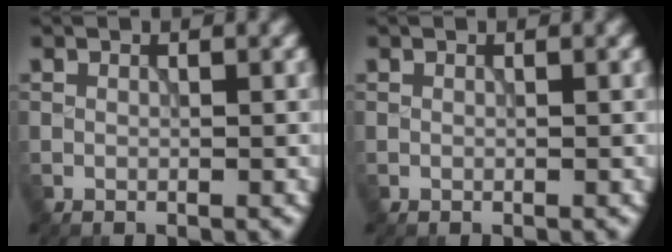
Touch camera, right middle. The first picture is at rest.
{"total": 0.0}